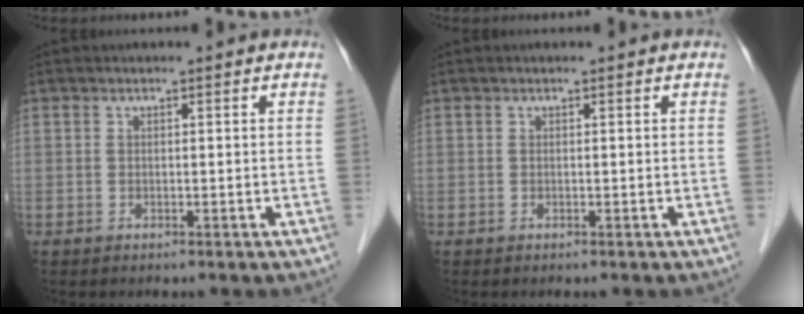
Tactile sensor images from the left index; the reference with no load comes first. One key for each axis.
{"total": 0.0}